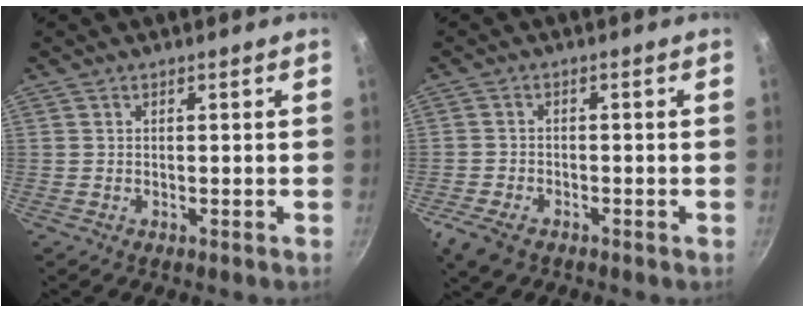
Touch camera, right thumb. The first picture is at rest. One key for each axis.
{"total": 5.3, "fx": -3.2, "fy": 3.0, "fz": 3.0, "tx": -0.071, "ty": 0.007, "tz": -0.063}